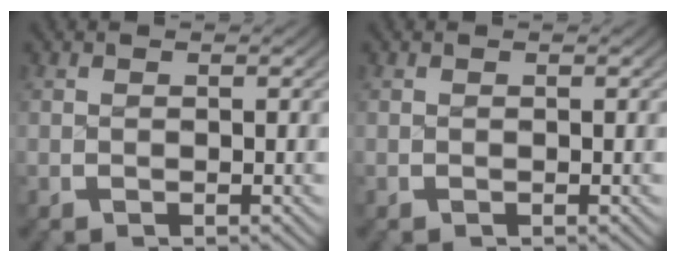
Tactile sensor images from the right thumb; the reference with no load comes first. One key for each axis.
{"total": 0.9, "fx": -0.7, "fy": -0.5, "fz": -0.1, "tx": 0.003, "ty": 0.000, "tz": -0.016}